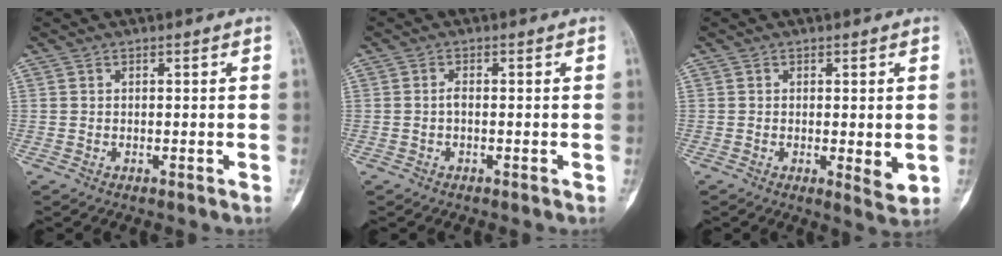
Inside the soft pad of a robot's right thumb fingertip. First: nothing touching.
{"total": 1.1, "force": [-0.2, 0.5, 1.0], "torque": [-0.019, 0.002, -0.004]}
{"total": 4.0, "force": [-0.4, 1.3, 3.8], "torque": [-0.054, -0.013, -0.006]}